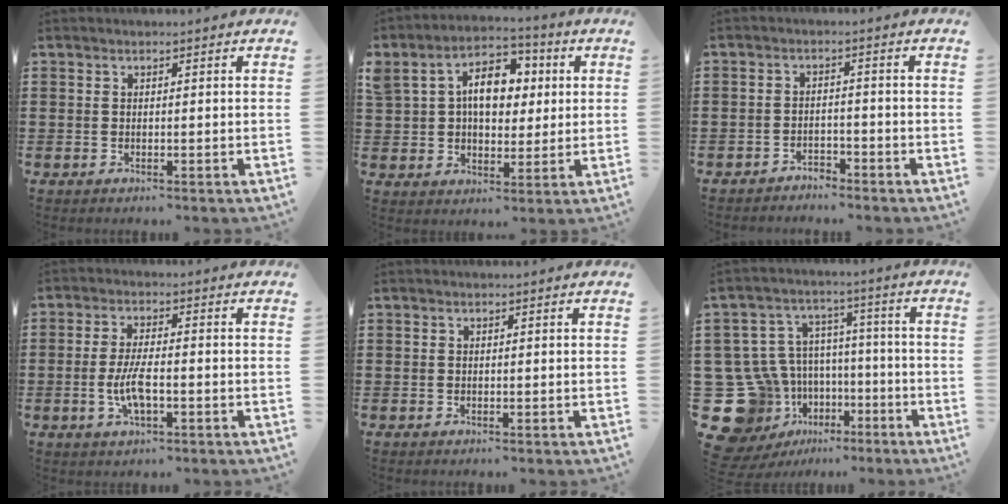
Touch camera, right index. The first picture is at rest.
{"total": 8.4, "force": [2.3, 6.0, 5.4], "torque": [-0.106, 0.015, 0.036]}
{"total": 2.5, "force": [-2.5, 0.4, -0.1], "torque": [-0.007, 0.002, -0.054]}
{"total": 5.7, "force": [-1.2, 1.7, 5.2], "torque": [-0.118, -0.006, -0.029]}
{"total": 0.0}
{"total": 13.2, "force": [-5.3, 11.5, 3.9], "torque": [-0.135, 0.019, -0.075]}